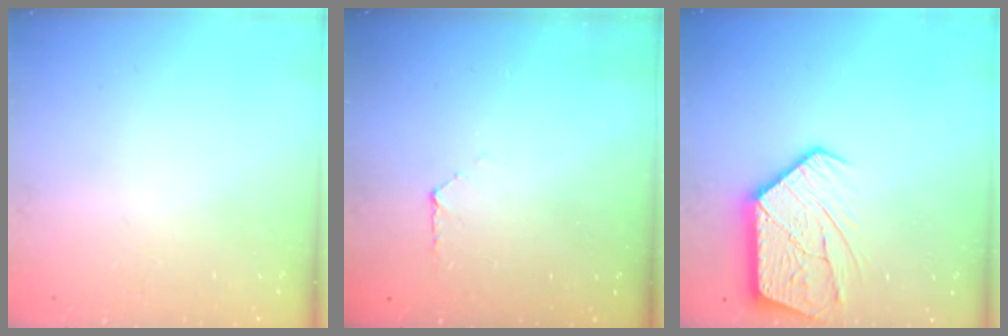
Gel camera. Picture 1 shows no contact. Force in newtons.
{"total": 5.1, "press": 5.0, "slide": 0.5}
{"total": 13.9, "press": 13.8, "slide": 1.1}